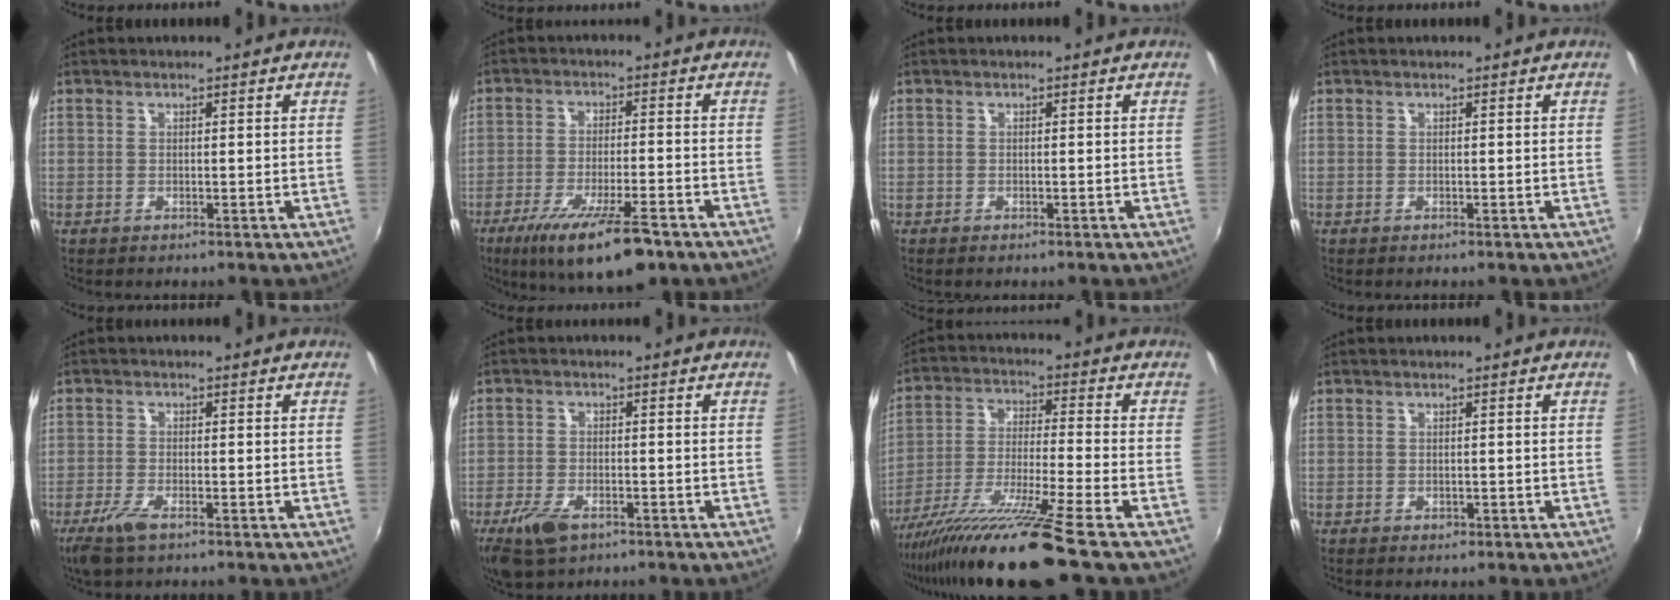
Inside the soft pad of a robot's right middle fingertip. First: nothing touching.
{"total": 14.0, "force": [-9.1, 3.1, 10.2], "torque": [-0.193, -0.035, -0.151]}
{"total": 0.6, "force": [-0.5, 0.2, 0.2], "torque": [-0.006, -0.003, -0.010]}
{"total": 0.0}
{"total": 4.6, "force": [-3.1, 1.1, 3.2], "torque": [-0.082, -0.012, -0.060]}
{"total": 7.2, "force": [-4.5, 3.5, 4.4], "torque": [-0.116, -0.018, -0.081]}
{"total": 15.4, "force": [-12.1, -2.5, 9.2], "torque": [-0.180, -0.032, -0.220]}
{"total": 1.2, "force": [-0.8, 0.8, 0.5], "torque": [-0.010, -0.005, -0.012]}